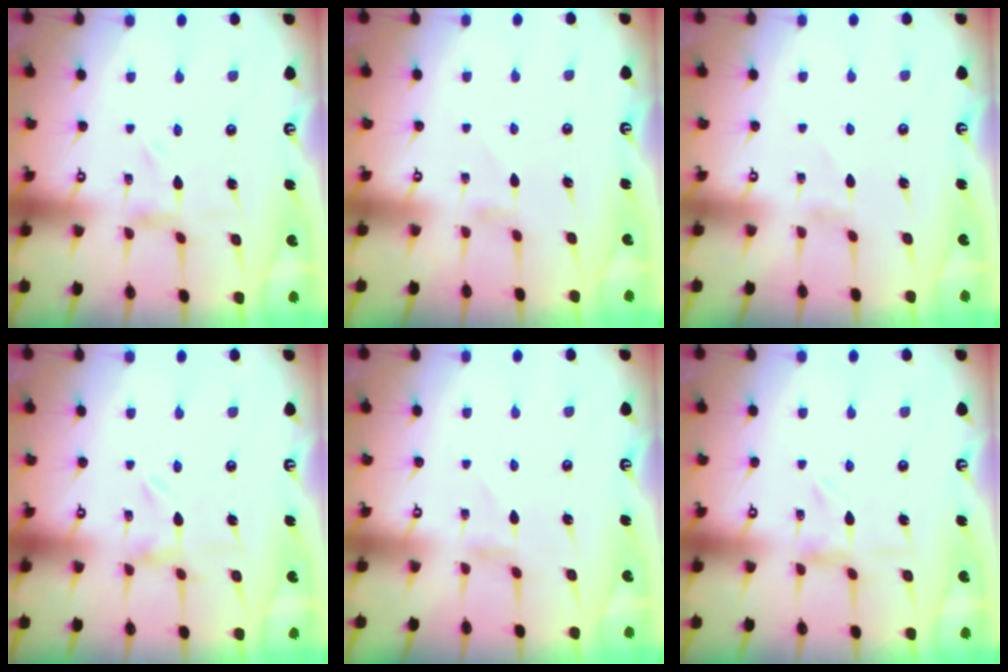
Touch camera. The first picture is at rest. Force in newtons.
{"total": 0.6, "press": 0.6, "slide": 0.3}
{"total": 0.7, "press": 0.7, "slide": 0.2}
{"total": 0.0}
{"total": 0.7, "press": 0.6, "slide": 0.3}
{"total": 1.0, "press": 1.0, "slide": 0.2}